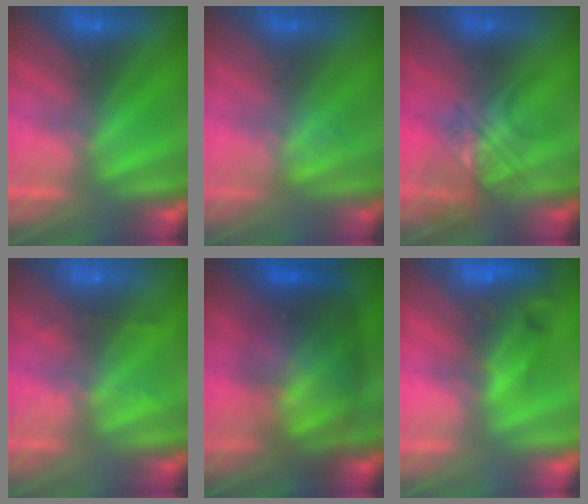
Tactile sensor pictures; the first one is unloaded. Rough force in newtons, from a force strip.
{"total": 2.4}
{"total": 2.4}
{"total": 2.2}
{"total": 7.6}
{"total": 7.5}